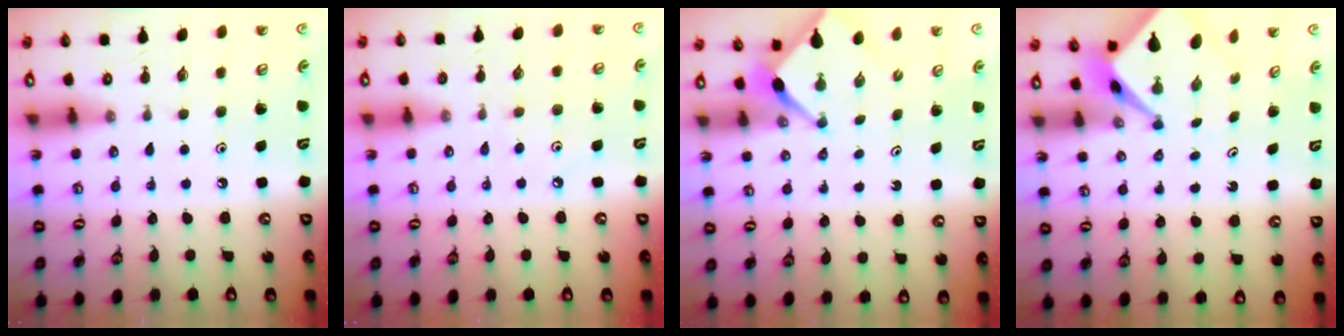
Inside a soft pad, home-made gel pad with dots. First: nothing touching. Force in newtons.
{"total": 4.0, "press": 4.0, "slide": 0.6}
{"total": 2.4, "press": 2.4, "slide": 0.2}
{"total": 2.6, "press": 2.6, "slide": 0.2}